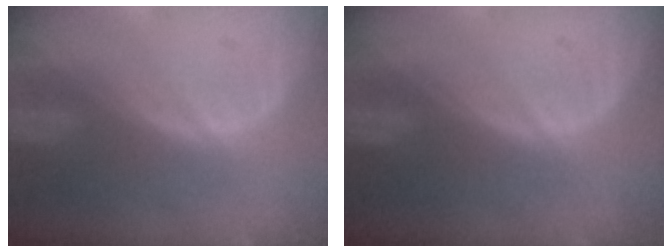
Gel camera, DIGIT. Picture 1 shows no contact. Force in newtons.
{"total": 0.0}